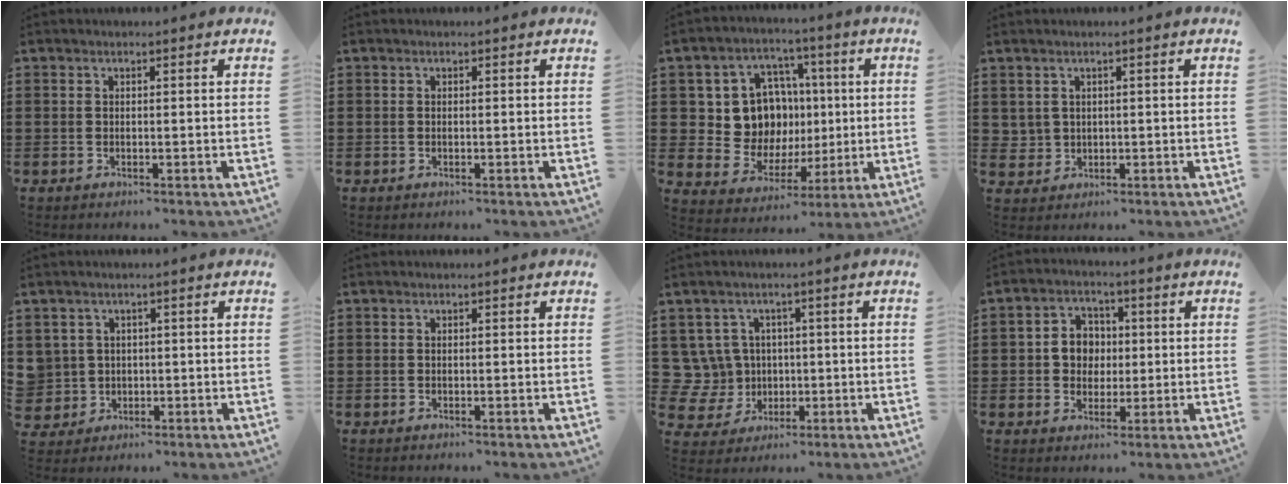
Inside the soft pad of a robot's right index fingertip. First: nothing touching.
{"total": 0.0}
{"total": 11.0, "force": [1.6, 9.9, 4.7], "torque": [-0.100, 0.003, 0.041]}
{"total": 1.8, "force": [0.7, 1.6, 0.3], "torque": [-0.015, 0.007, 0.014]}
{"total": 3.0, "force": [0.4, 3.0, 0.1], "torque": [-0.019, 0.009, 0.007]}
{"total": 0.0}
{"total": 6.8, "force": [0.9, 6.6, 1.7], "torque": [-0.094, 0.001, 0.017]}
{"total": 5.0, "force": [0.0, 4.6, 1.8], "torque": [-0.044, 0.012, -0.005]}